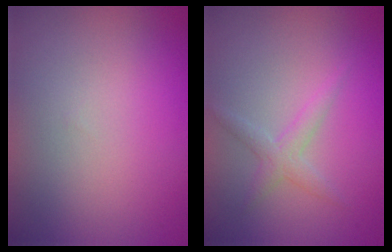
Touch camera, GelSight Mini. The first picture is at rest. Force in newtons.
{"total": 1.8, "press": 1.8, "slide": 0.1}